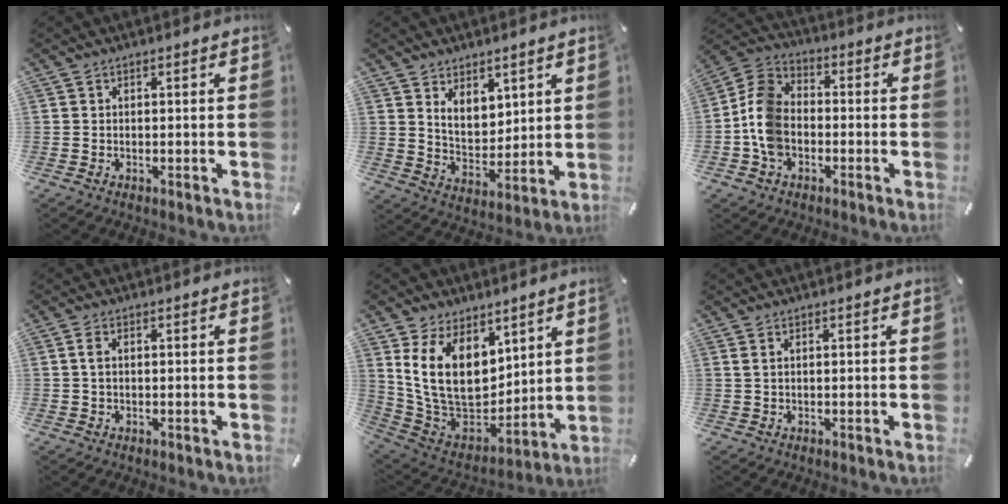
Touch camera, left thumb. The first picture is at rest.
{"total": 7.4, "force": [5.2, 5.0, 1.9], "torque": [-0.032, -0.033, 0.094]}
{"total": 9.9, "force": [-3.2, 7.7, 5.4], "torque": [-0.130, 0.026, -0.063]}
{"total": 1.8, "force": [0.3, 1.0, 1.4], "torque": [-0.031, 0.004, 0.004]}
{"total": 17.3, "force": [6.5, 12.1, 10.5], "torque": [-0.217, -0.052, 0.124]}
{"total": 0.8, "force": [0.3, 0.2, 0.8], "torque": [-0.016, 0.000, 0.005]}